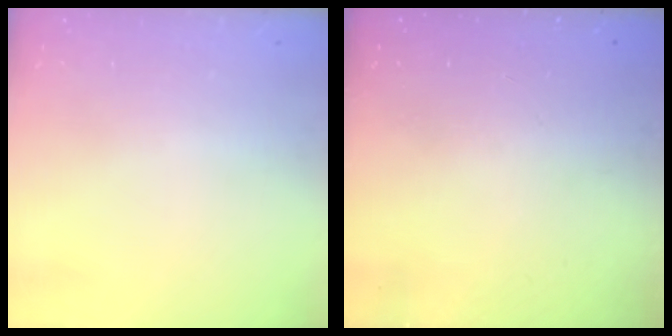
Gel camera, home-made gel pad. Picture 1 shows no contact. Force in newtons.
{"total": 0.0}